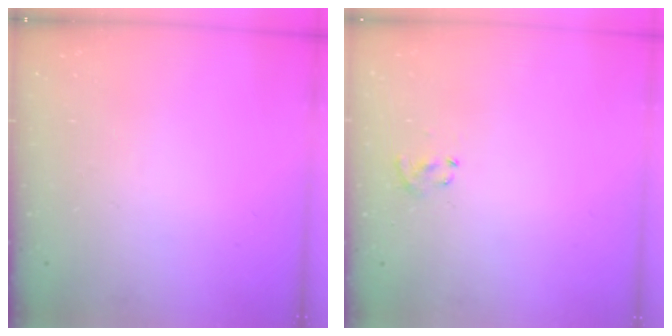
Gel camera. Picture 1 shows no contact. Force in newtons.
{"total": 2.3, "press": 2.1, "slide": 1.0}